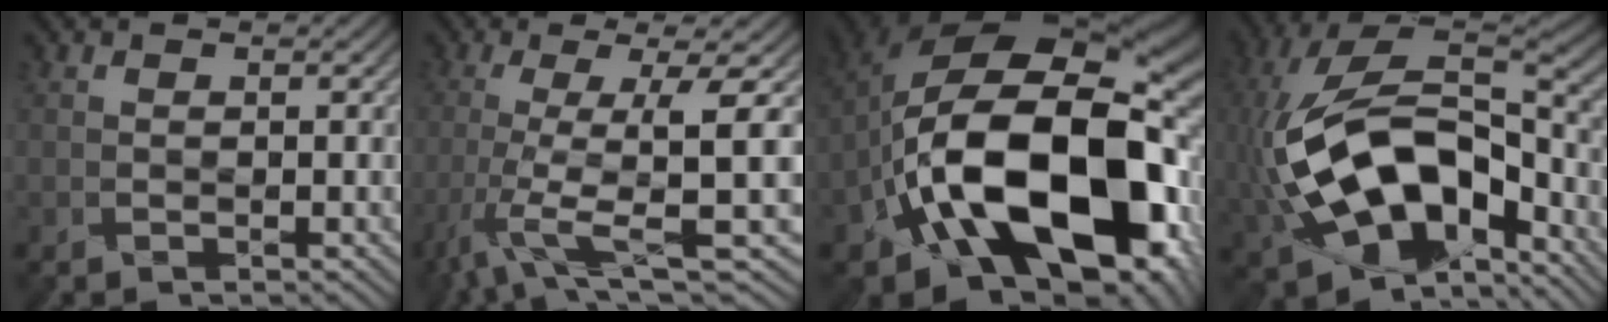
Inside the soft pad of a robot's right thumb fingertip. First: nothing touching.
{"total": 10.1, "force": [-2.7, 1.7, 9.6], "torque": [-0.167, 0.001, -0.040]}
{"total": 20.1, "force": [-5.7, 11.9, 15.1], "torque": [-0.286, -0.018, -0.082]}
{"total": 18.5, "force": [-4.9, 10.7, 14.2], "torque": [-0.311, -0.004, -0.072]}